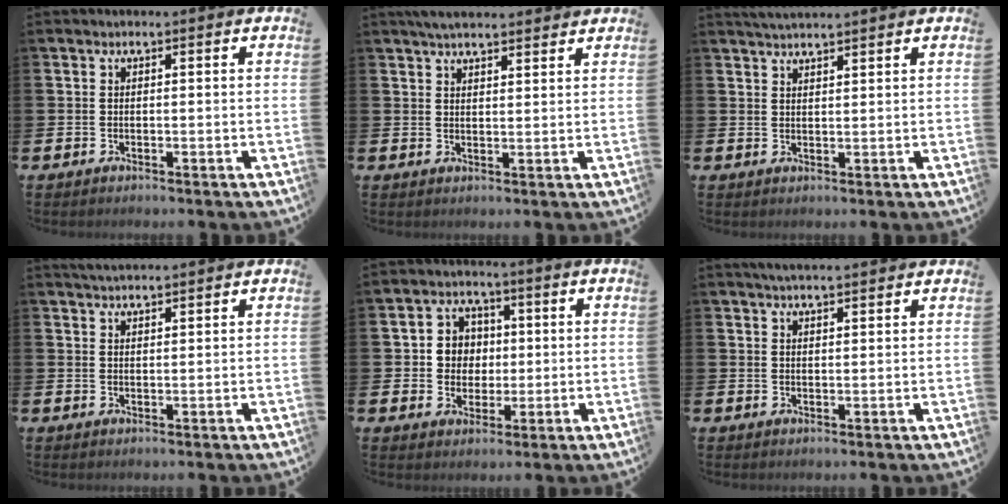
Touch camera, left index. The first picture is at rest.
{"total": 3.6, "force": [3.5, 0.6, 0.8], "torque": [-0.022, -0.011, 0.063]}
{"total": 2.6, "force": [2.5, 0.0, 0.4], "torque": [-0.010, -0.009, 0.047]}
{"total": 2.6, "force": [2.6, 0.2, 0.4], "torque": [-0.011, -0.009, 0.048]}
{"total": 4.6, "force": [1.2, 4.3, 1.2], "torque": [-0.031, 0.010, 0.016]}
{"total": 3.0, "force": [2.9, 0.2, 0.7], "torque": [-0.018, -0.008, 0.052]}